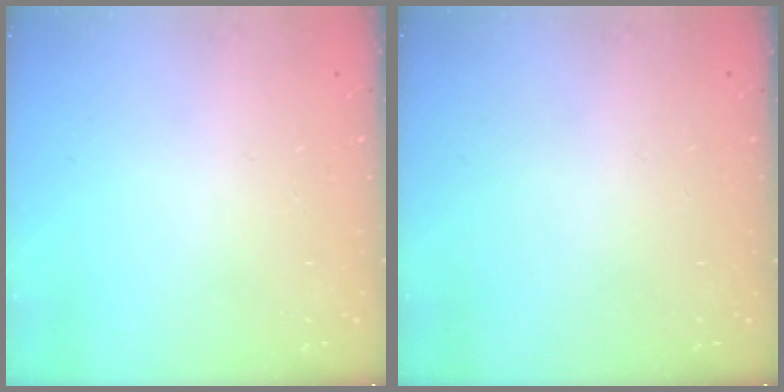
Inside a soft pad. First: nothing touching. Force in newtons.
{"total": 0.0}